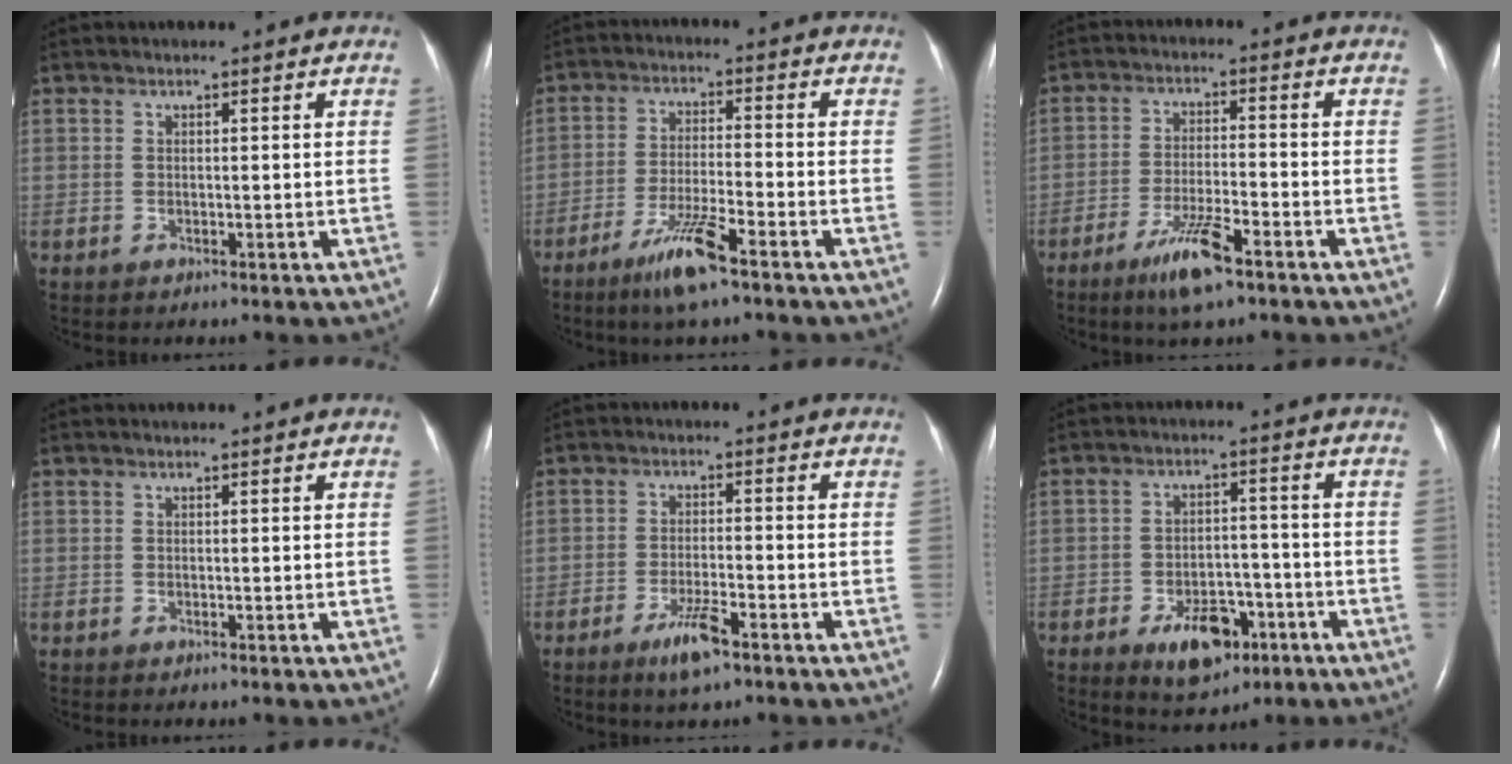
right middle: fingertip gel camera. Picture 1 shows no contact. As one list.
[{"total": 7.7, "force": [-5.2, 0.1, 5.7], "torque": [-0.117, -0.017, -0.097]}, {"total": 7.4, "force": [-4.8, 0.8, 5.5], "torque": [-0.112, -0.012, -0.086]}, {"total": 0.0}, {"total": 5.1, "force": [-3.3, 0.7, 3.8], "torque": [-0.078, -0.006, -0.059]}, {"total": 8.5, "force": [-4.7, 4.5, 5.5], "torque": [-0.086, 0.004, -0.068]}]